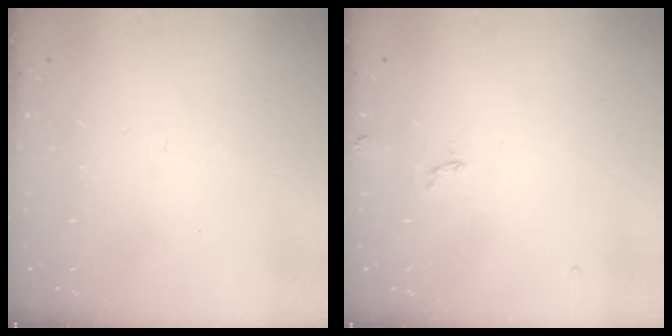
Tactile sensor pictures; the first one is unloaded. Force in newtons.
{"total": 3.0, "press": 2.9, "slide": 0.4}